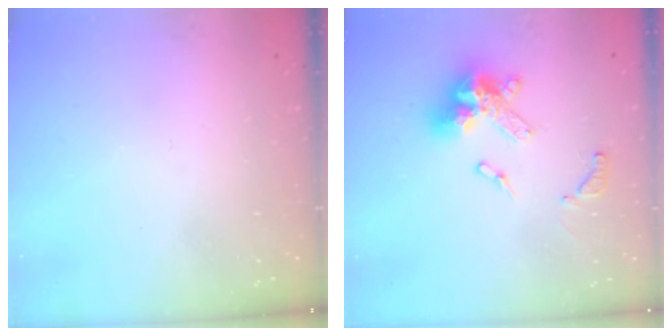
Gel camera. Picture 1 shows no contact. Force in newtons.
{"total": 14.0, "press": 13.9, "slide": 1.7}